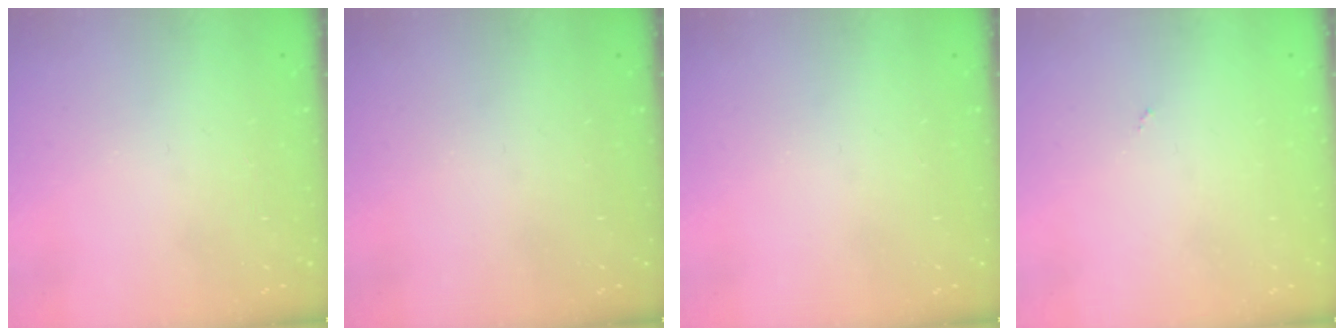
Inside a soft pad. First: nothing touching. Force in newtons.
{"total": 0.0}
{"total": 0.0}
{"total": 0.0}